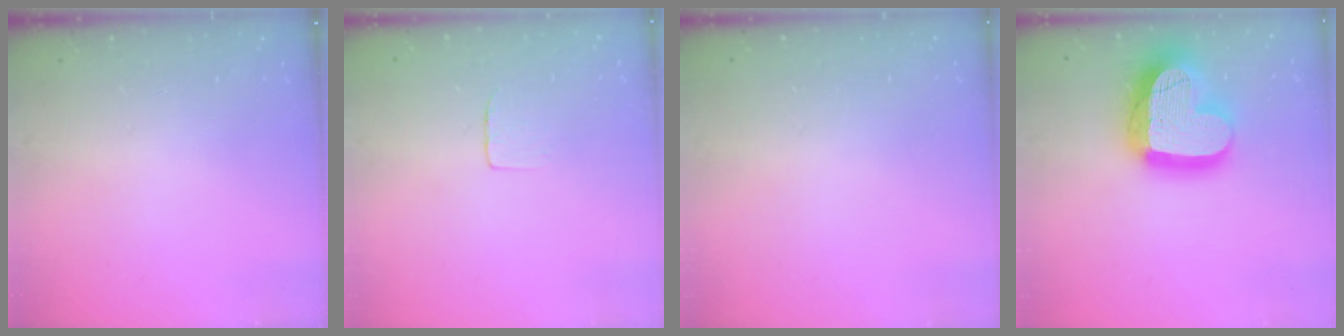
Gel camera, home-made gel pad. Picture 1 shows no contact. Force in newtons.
{"total": 3.4, "press": 3.4, "slide": 0.3}
{"total": 0.0}
{"total": 23.3, "press": 23.3, "slide": 1.9}